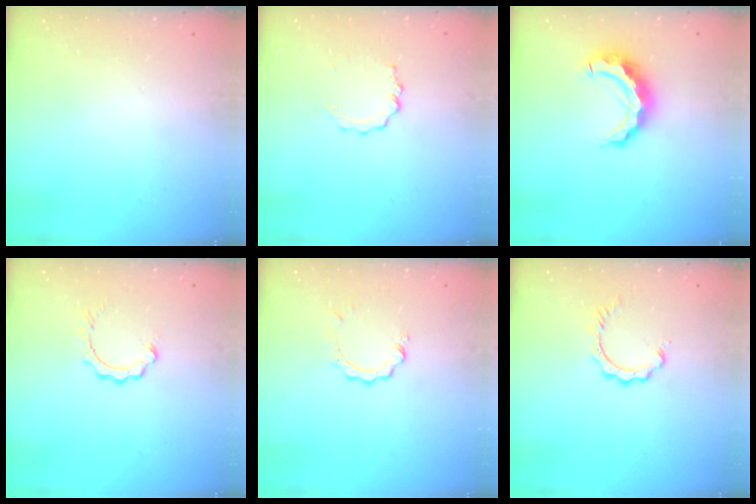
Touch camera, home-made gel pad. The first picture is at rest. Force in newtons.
{"total": 3.5, "press": 3.5, "slide": 0.2}
{"total": 10.8, "press": 10.8, "slide": 1.0}
{"total": 2.8, "press": 2.8, "slide": 0.2}
{"total": 2.0, "press": 2.0, "slide": 0.2}
{"total": 3.0, "press": 2.9, "slide": 0.3}